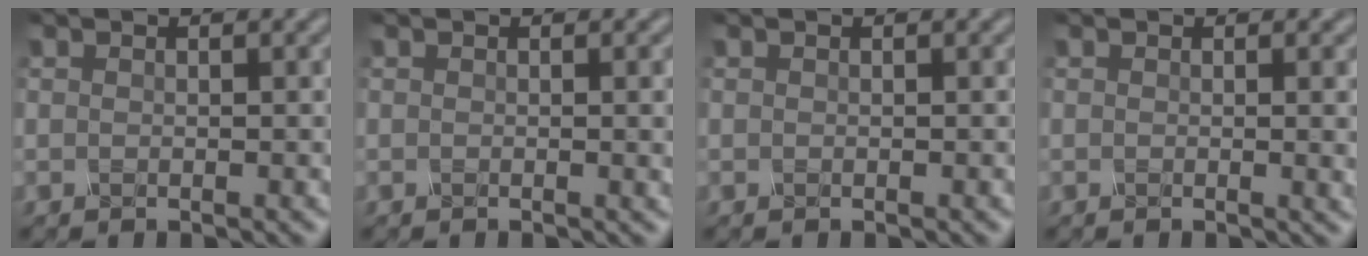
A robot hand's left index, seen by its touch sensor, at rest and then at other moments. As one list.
[{"total": 2.2, "force": [0.0, 0.7, 2.1], "torque": [-0.017, 0.001, -0.004]}, {"total": 0.0}, {"total": 2.7, "force": [0.1, 0.9, 2.5], "torque": [-0.022, 0.001, -0.002]}]